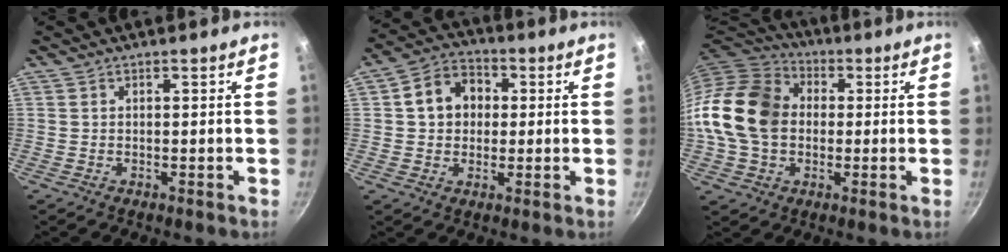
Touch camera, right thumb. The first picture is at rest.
{"total": 9.6, "force": [1.5, 7.9, 5.3], "torque": [-0.058, 0.018, 0.010]}
{"total": 17.5, "force": [0.5, 13.5, 11.2], "torque": [-0.196, 0.029, -0.004]}